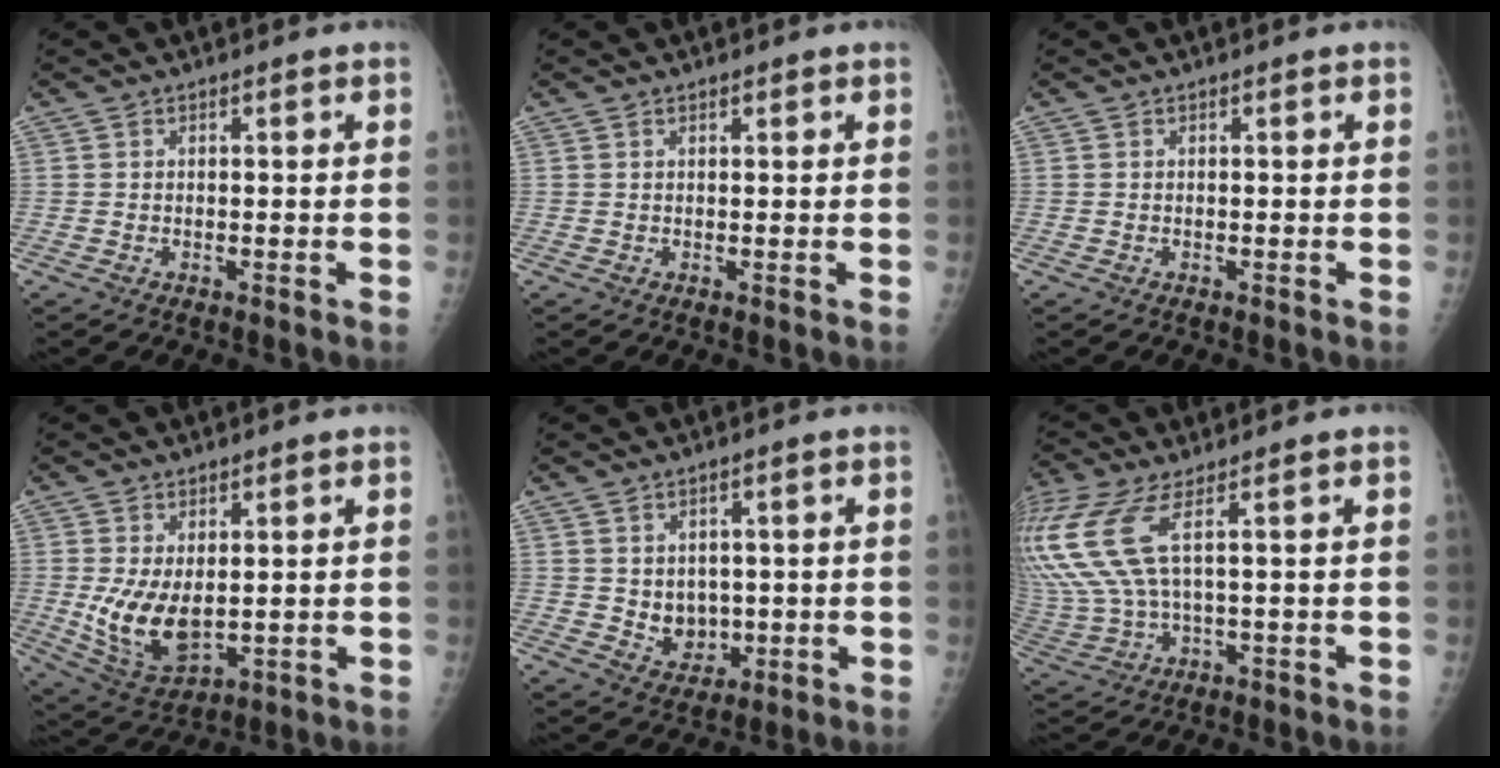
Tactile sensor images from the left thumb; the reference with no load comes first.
{"total": 0.6, "force": [0.5, 0.3, 0.2], "torque": [0.001, -0.004, 0.007]}
{"total": 0.0}
{"total": 9.8, "force": [0.2, 5.4, 8.1], "torque": [-0.136, -0.022, 0.023]}
{"total": 5.8, "force": [0.3, 4.8, 3.3], "torque": [-0.017, -0.013, 0.019]}
{"total": 14.6, "force": [4.8, 4.7, 13.0], "torque": [-0.353, -0.008, 0.104]}